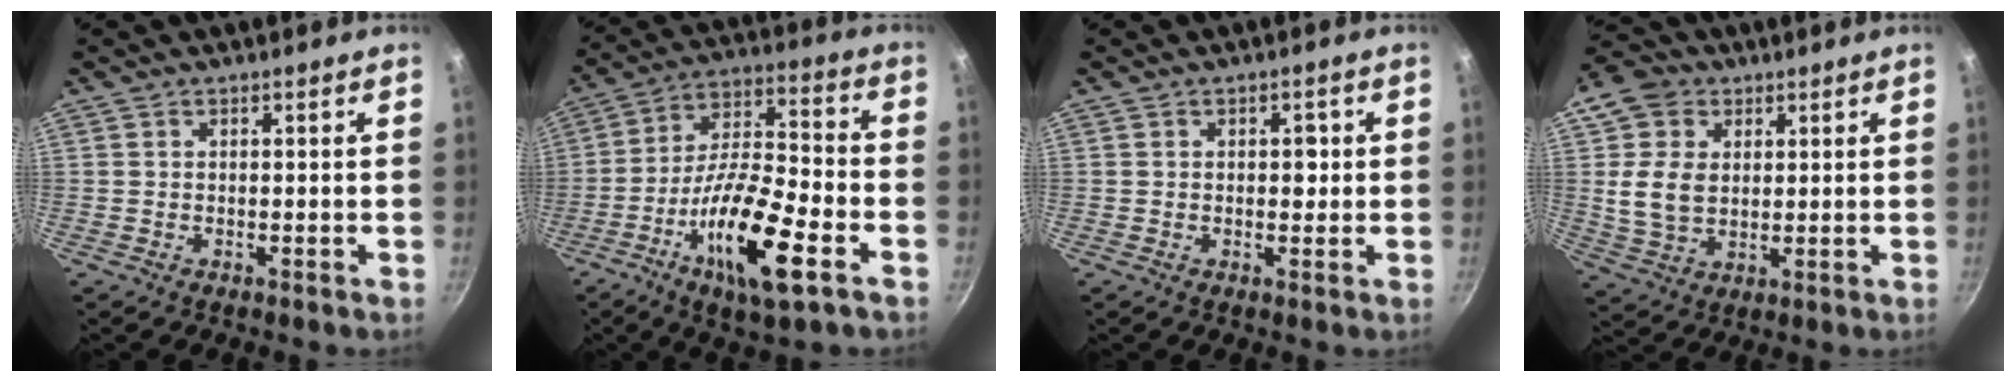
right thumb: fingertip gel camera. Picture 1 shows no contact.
{"total": 18.5, "force": [-8.0, 5.5, 15.8], "torque": [-0.275, 0.036, -0.148]}
{"total": 2.3, "force": [0.3, 1.6, 1.7], "torque": [-0.009, 0.002, 0.003]}
{"total": 11.3, "force": [2.7, 8.8, 6.6], "torque": [-0.097, -0.008, 0.047]}